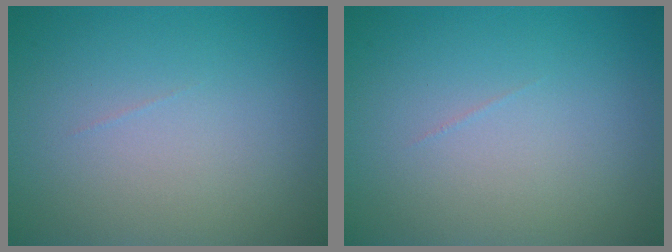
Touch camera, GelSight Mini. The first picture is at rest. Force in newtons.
{"total": 0.0}